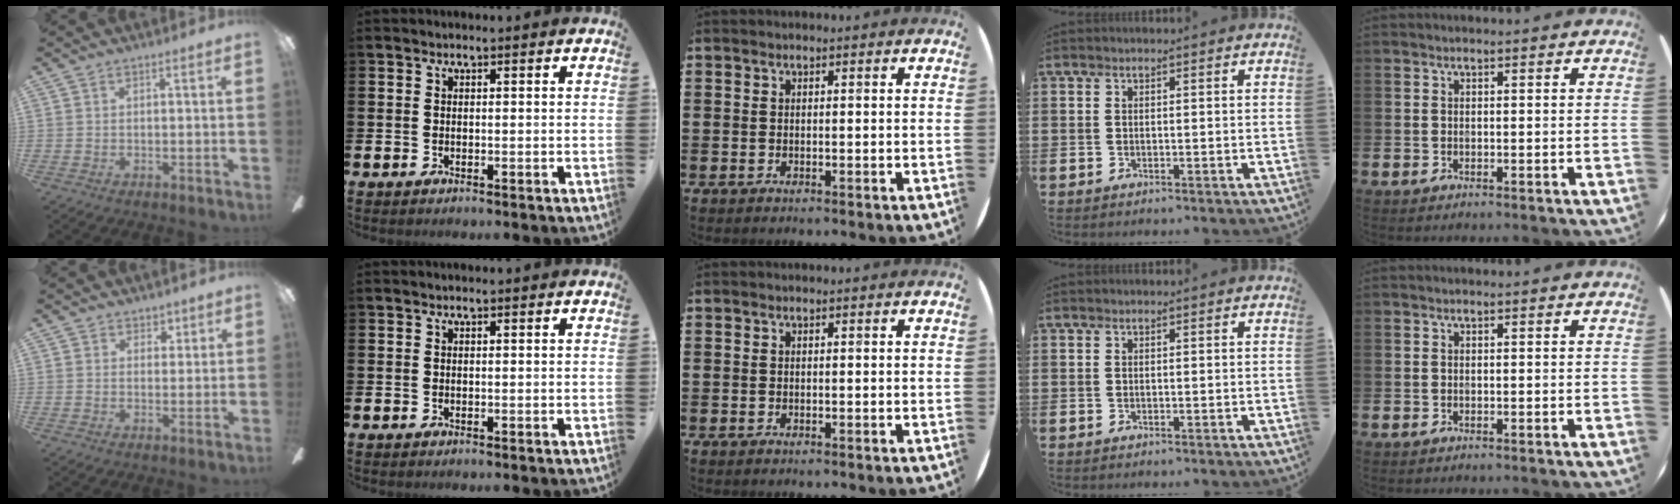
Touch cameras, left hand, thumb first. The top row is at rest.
{"thumb": {"total": 2.9, "force": [1.8, 2.3, 0.1], "torque": [0.015, -0.007, 0.029]}}